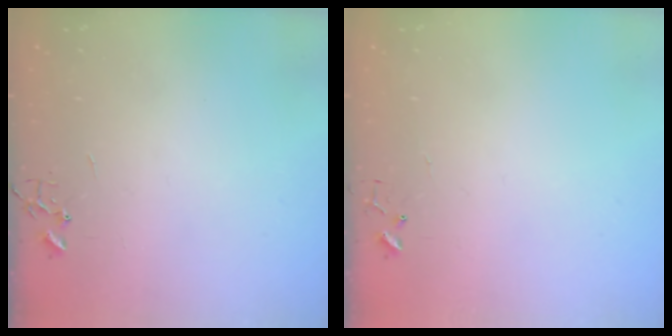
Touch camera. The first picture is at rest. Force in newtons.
{"total": 3.8, "press": 3.8, "slide": 0.3}